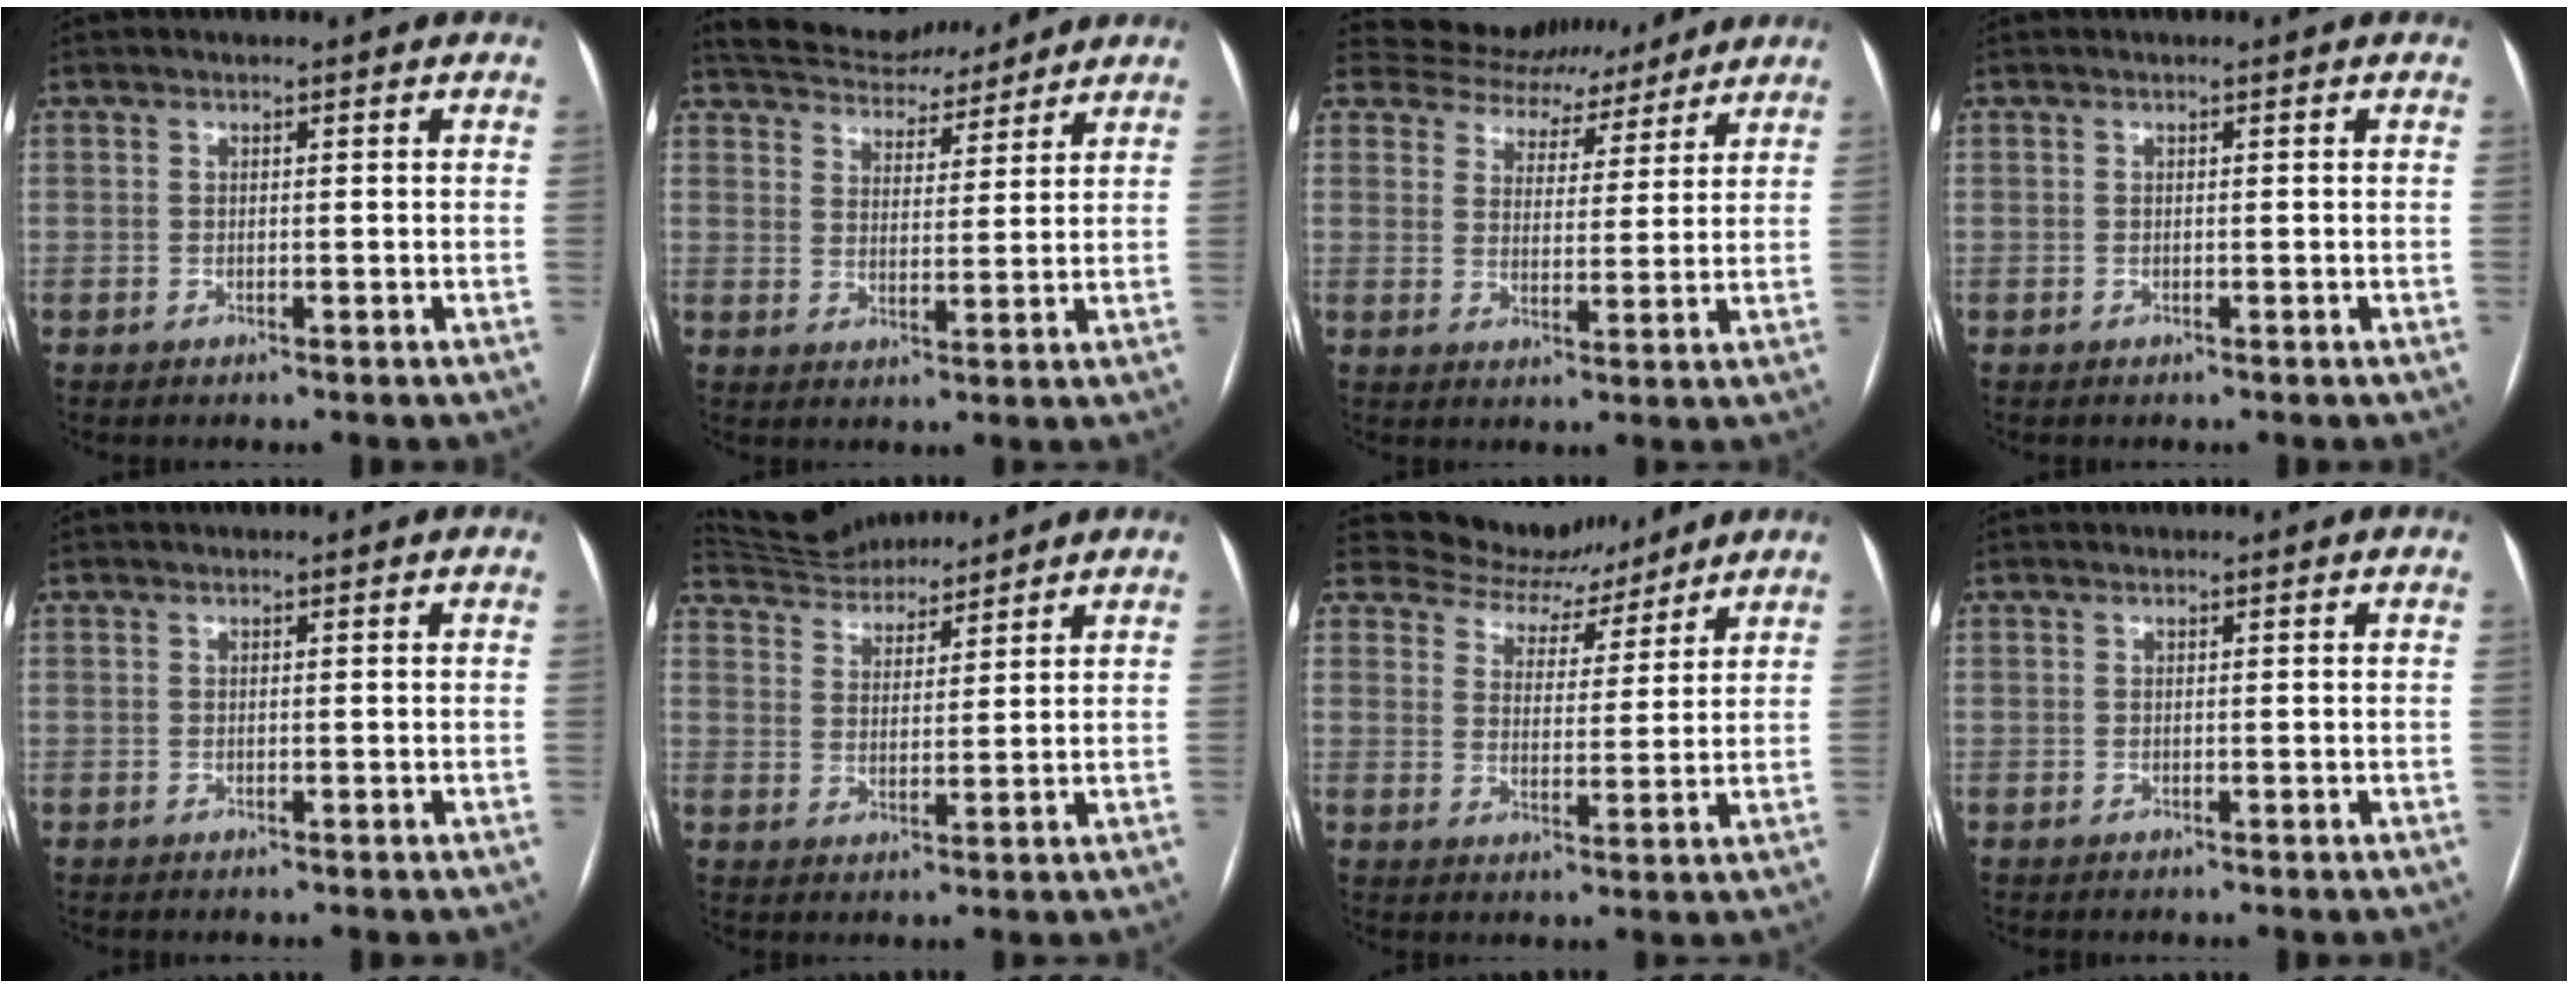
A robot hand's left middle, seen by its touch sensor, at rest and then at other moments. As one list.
[{"total": 11.6, "force": [10.8, 3.3, 2.8], "torque": [-0.041, 0.018, 0.168]}, {"total": 12.0, "force": [10.8, 5.1, 1.2], "torque": [-0.013, 0.017, 0.149]}, {"total": 0.0}, {"total": 0.0}, {"total": 10.3, "force": [9.9, 2.3, 1.5], "torque": [-0.026, 0.020, 0.167]}, {"total": 9.5, "force": [8.8, 3.4, 0.3], "torque": [-0.001, 0.008, 0.135]}, {"total": 0.0}]